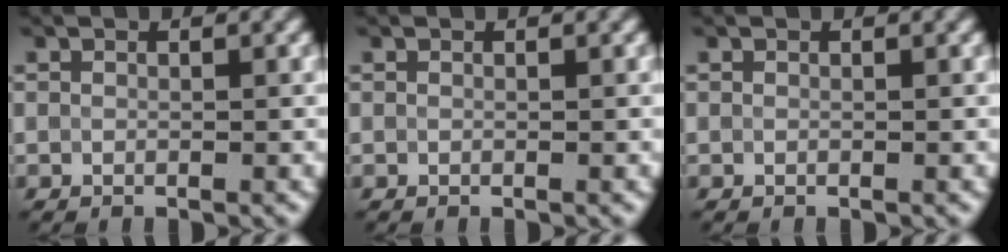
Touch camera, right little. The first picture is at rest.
{"total": 0.0}
{"total": 0.0}